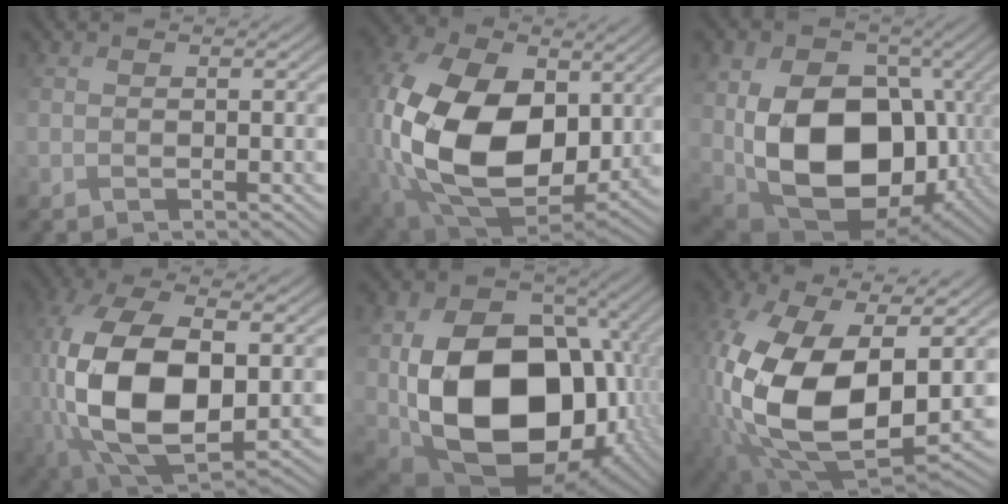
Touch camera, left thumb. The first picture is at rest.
{"total": 19.1, "force": [1.7, 12.6, 14.2], "torque": [-0.333, -0.032, 0.068]}
{"total": 14.7, "force": [0.1, 10.6, 10.2], "torque": [-0.180, -0.030, 0.019]}
{"total": 16.4, "force": [0.9, 8.6, 13.9], "torque": [-0.321, -0.016, 0.043]}
{"total": 17.9, "force": [0.1, 13.0, 12.3], "torque": [-0.237, -0.053, 0.037]}
{"total": 18.0, "force": [0.4, 9.9, 15.1], "torque": [-0.359, -0.029, 0.020]}